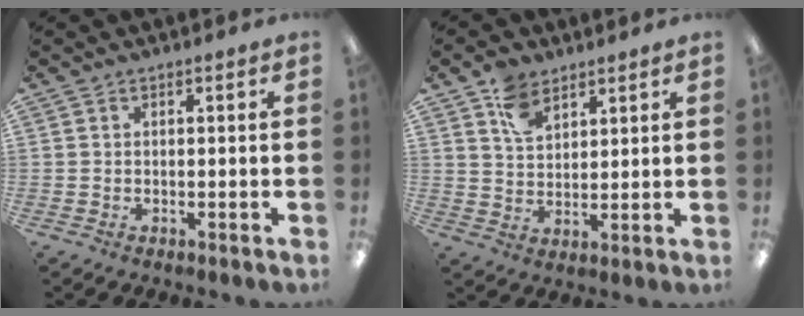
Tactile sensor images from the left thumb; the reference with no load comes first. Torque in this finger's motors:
{"motor_torque": [0.82, 0.50, 0.96, -0.54, 0.02]}